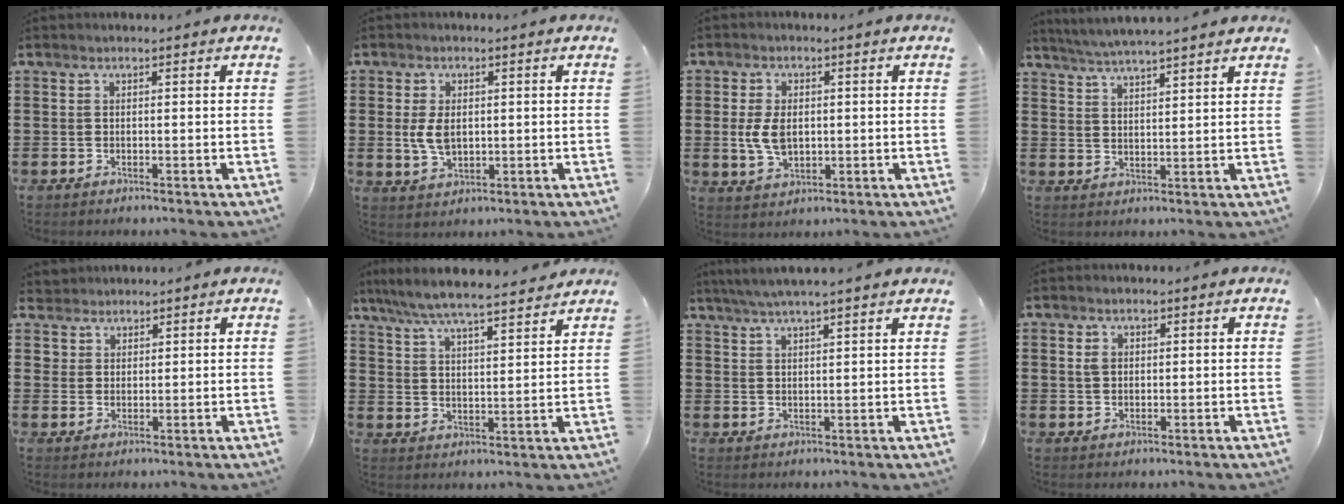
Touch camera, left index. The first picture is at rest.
{"total": 4.8, "force": [0.2, 2.7, 3.9], "torque": [-0.092, 0.002, -0.001]}
{"total": 5.4, "force": [0.1, 3.4, 4.2], "torque": [-0.106, 0.004, -0.004]}
{"total": 3.8, "force": [3.6, -0.6, 0.8], "torque": [-0.028, -0.016, 0.063]}
{"total": 2.9, "force": [2.3, 1.8, -0.4], "torque": [-0.005, 0.006, 0.045]}
{"total": 6.4, "force": [5.9, 0.1, 2.3], "torque": [-0.069, -0.032, 0.103]}
{"total": 3.7, "force": [3.2, -0.4, 1.7], "torque": [-0.041, -0.006, 0.059]}
{"total": 1.9, "force": [0.7, 1.4, 1.2], "torque": [-0.026, 0.006, 0.012]}